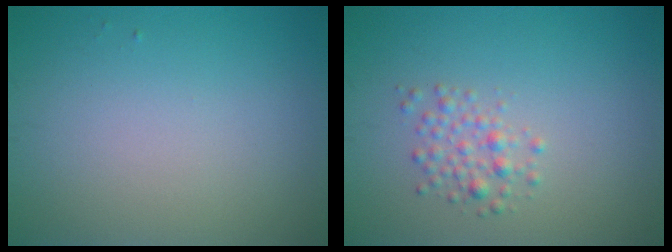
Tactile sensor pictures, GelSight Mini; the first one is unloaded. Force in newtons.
{"total": 1.9, "press": 1.9, "slide": 0.1}